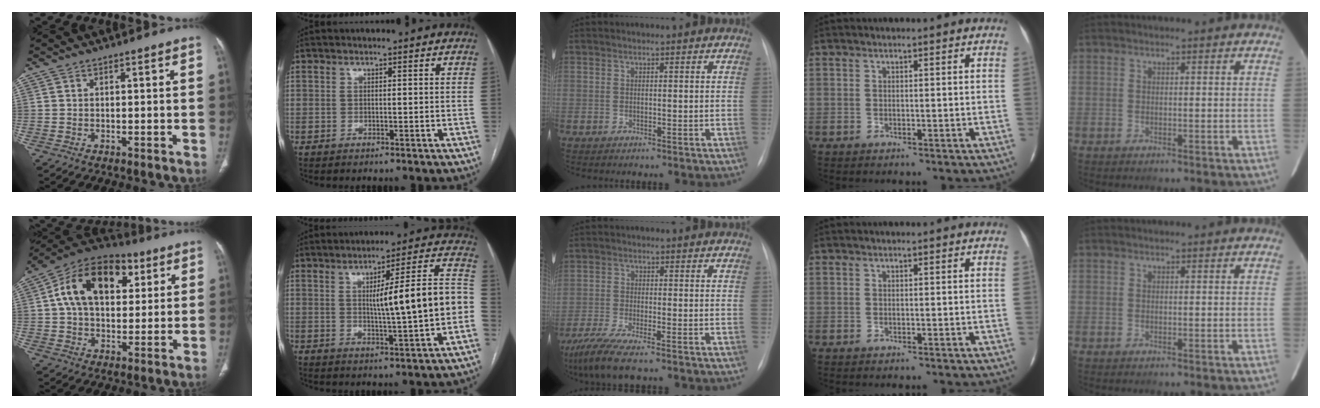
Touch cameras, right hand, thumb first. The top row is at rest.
{"thumb": {"total": 18.3, "force": [5.5, 11.8, 12.9], "torque": [-0.185, 0.009, 0.082]}, "index": {"total": 13.5, "force": [-0.8, 0.7, 13.5], "torque": [-0.185, 0.026, -0.008]}, "middle": {"total": 8.2, "force": [-6.2, 0.8, 5.3], "torque": [-0.106, -0.024, -0.109]}}